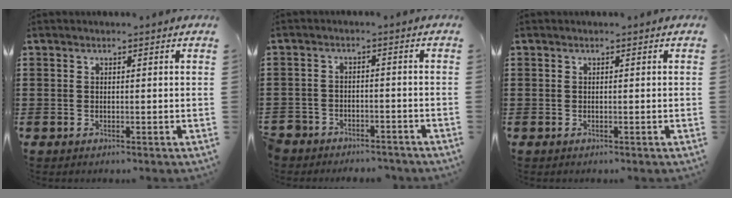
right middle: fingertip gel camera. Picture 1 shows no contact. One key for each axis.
{"total": 3.4, "fx": -3.3, "fy": 0.8, "fz": -0.4, "tx": -0.001, "ty": 0.002, "tz": -0.074}
{"total": 0.0}